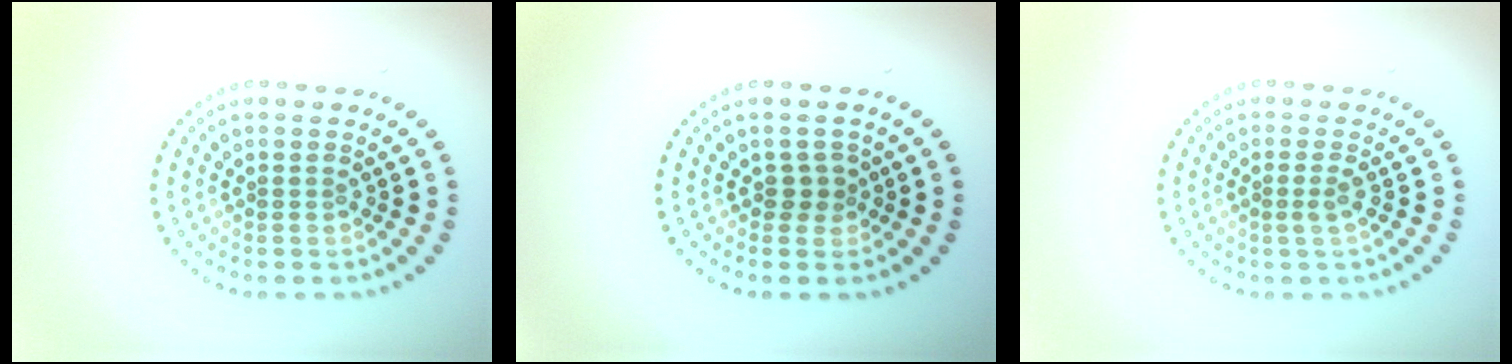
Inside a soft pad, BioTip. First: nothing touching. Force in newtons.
{"total": 1.5, "press": 1.0, "slide": 1.0}
{"total": 1.1, "press": 0.8, "slide": 0.7}